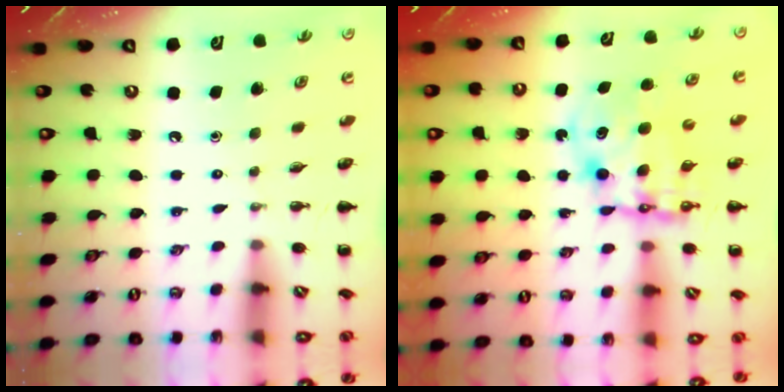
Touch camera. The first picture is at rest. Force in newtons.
{"total": 10.5, "press": 10.1, "slide": 3.0}